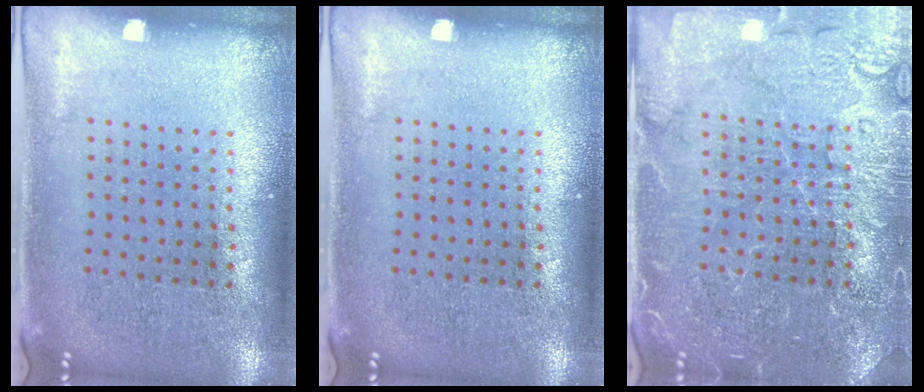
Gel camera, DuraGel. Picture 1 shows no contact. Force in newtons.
{"total": 0.0}
{"total": 4.2, "press": 4.1, "slide": 0.7}